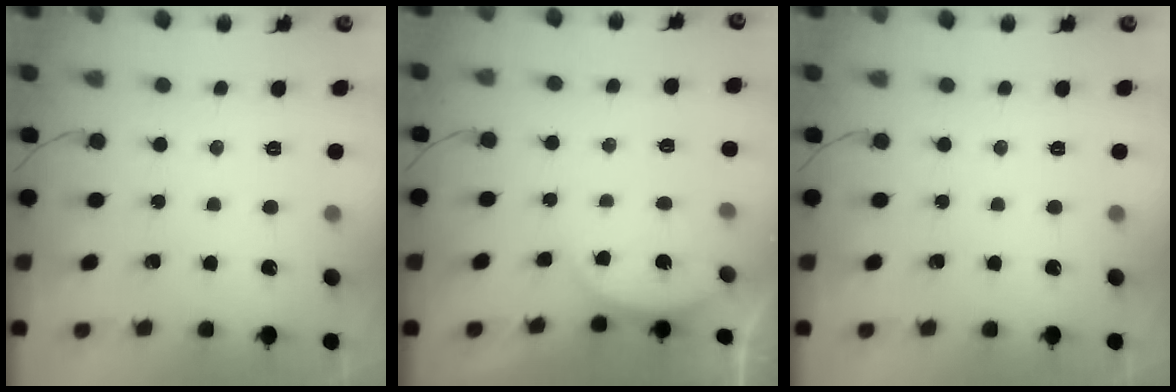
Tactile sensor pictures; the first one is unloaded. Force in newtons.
{"total": 2.8, "press": 2.1, "slide": 1.7}
{"total": 0.0}